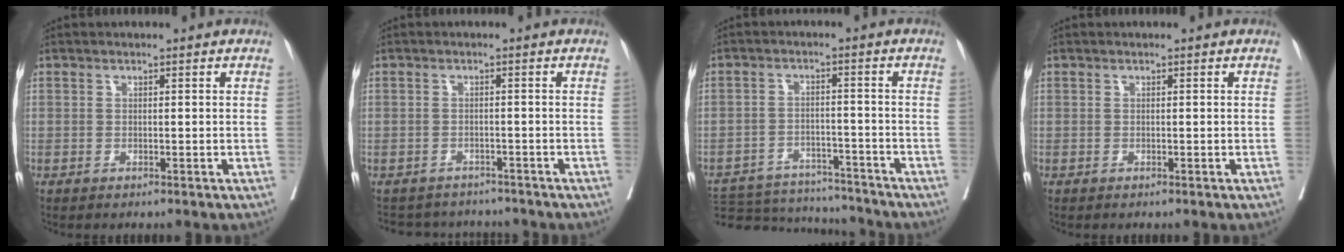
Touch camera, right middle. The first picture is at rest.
{"total": 6.7, "force": [-6.0, 3.0, 0.1], "torque": [0.006, 0.011, -0.080]}
{"total": 14.6, "force": [-13.7, 4.0, 3.1], "torque": [-0.053, 0.009, -0.193]}
{"total": 0.0}